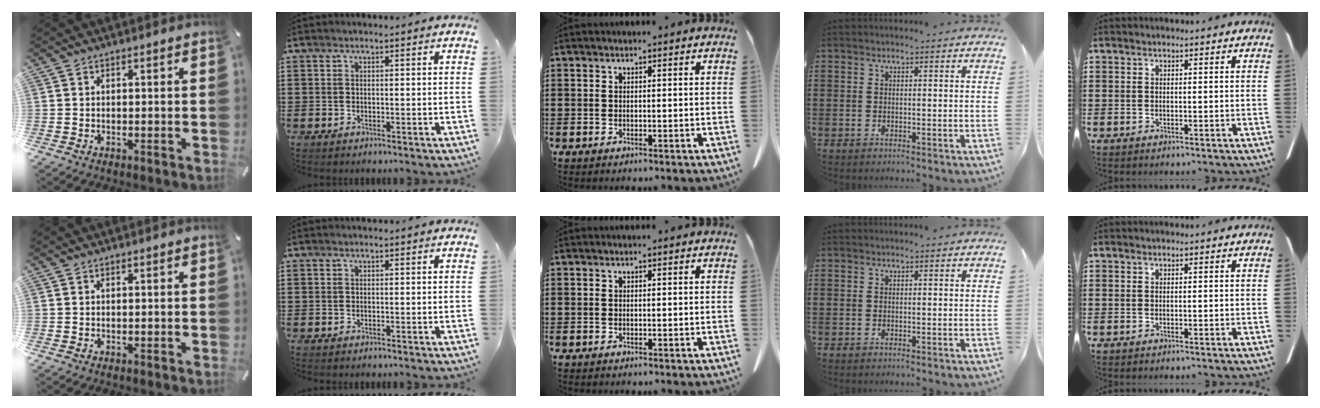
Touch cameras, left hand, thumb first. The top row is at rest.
{}